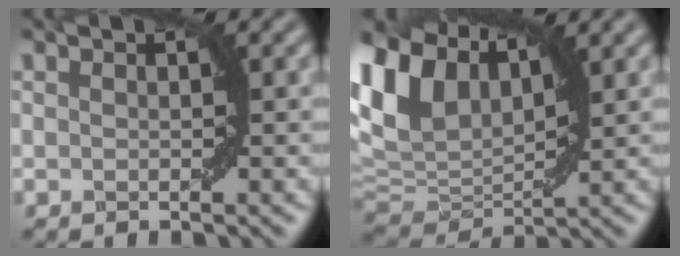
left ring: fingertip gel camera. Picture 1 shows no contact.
{"total": 9.8, "force": [4.8, 5.8, 6.3], "torque": [-0.150, 0.021, 0.090]}